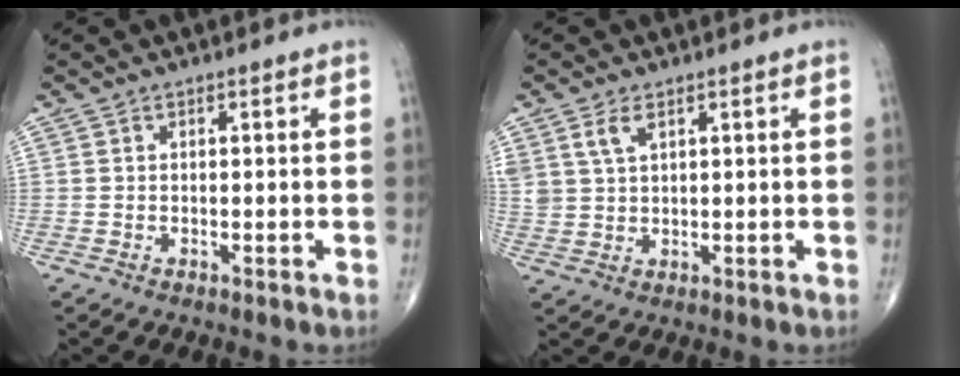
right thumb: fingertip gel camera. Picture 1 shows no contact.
{"total": 4.3, "force": [2.3, 2.3, 2.8], "torque": [-0.059, -0.004, 0.053]}